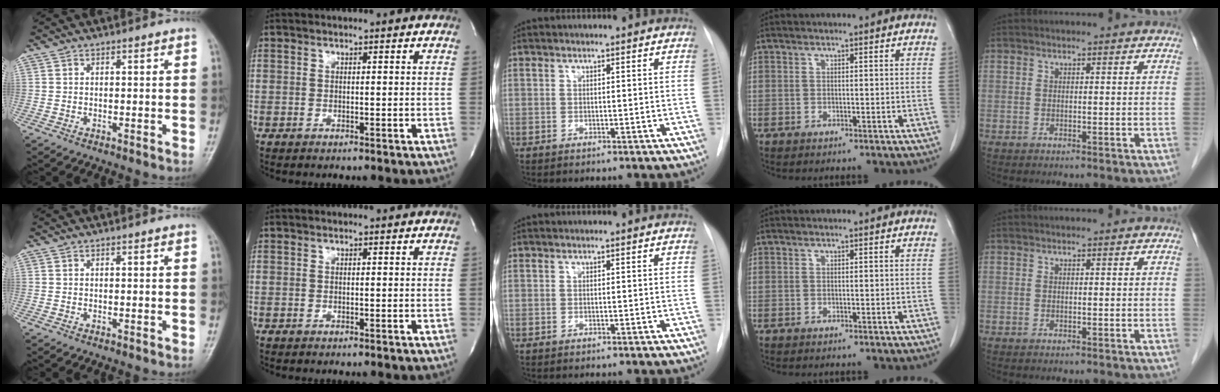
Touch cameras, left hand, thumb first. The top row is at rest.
{}